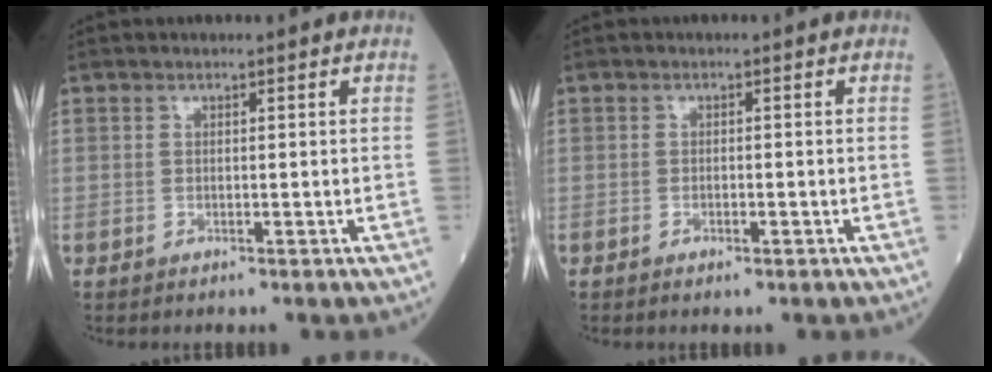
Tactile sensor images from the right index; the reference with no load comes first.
{"total": 1.0, "force": [-0.6, 0.3, 0.7], "torque": [-0.015, 0.000, -0.004]}